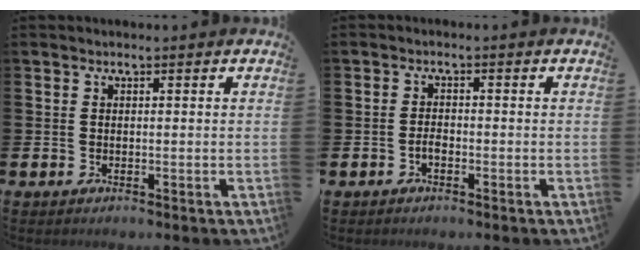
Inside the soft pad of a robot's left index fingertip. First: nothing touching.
{"total": 1.4, "force": [-0.7, 0.7, 1.0], "torque": [-0.019, 0.002, -0.015]}